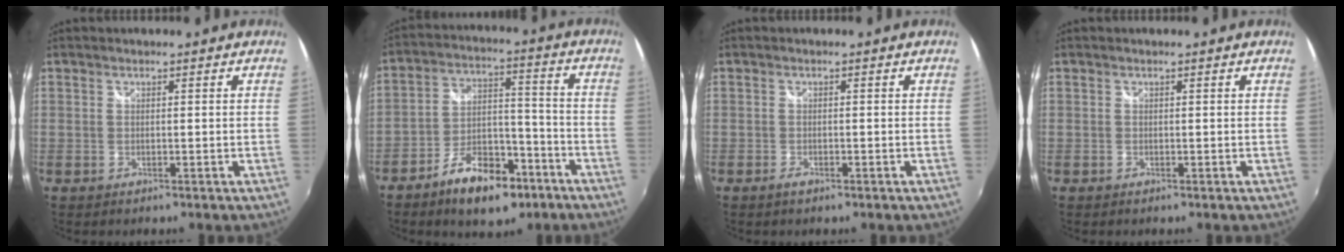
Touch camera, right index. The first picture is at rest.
{"total": 13.5, "force": [-8.6, 6.4, 8.1], "torque": [-0.148, 0.022, -0.133]}
{"total": 1.3, "force": [-1.0, 0.5, 0.7], "torque": [-0.014, -0.004, -0.020]}
{"total": 0.0}